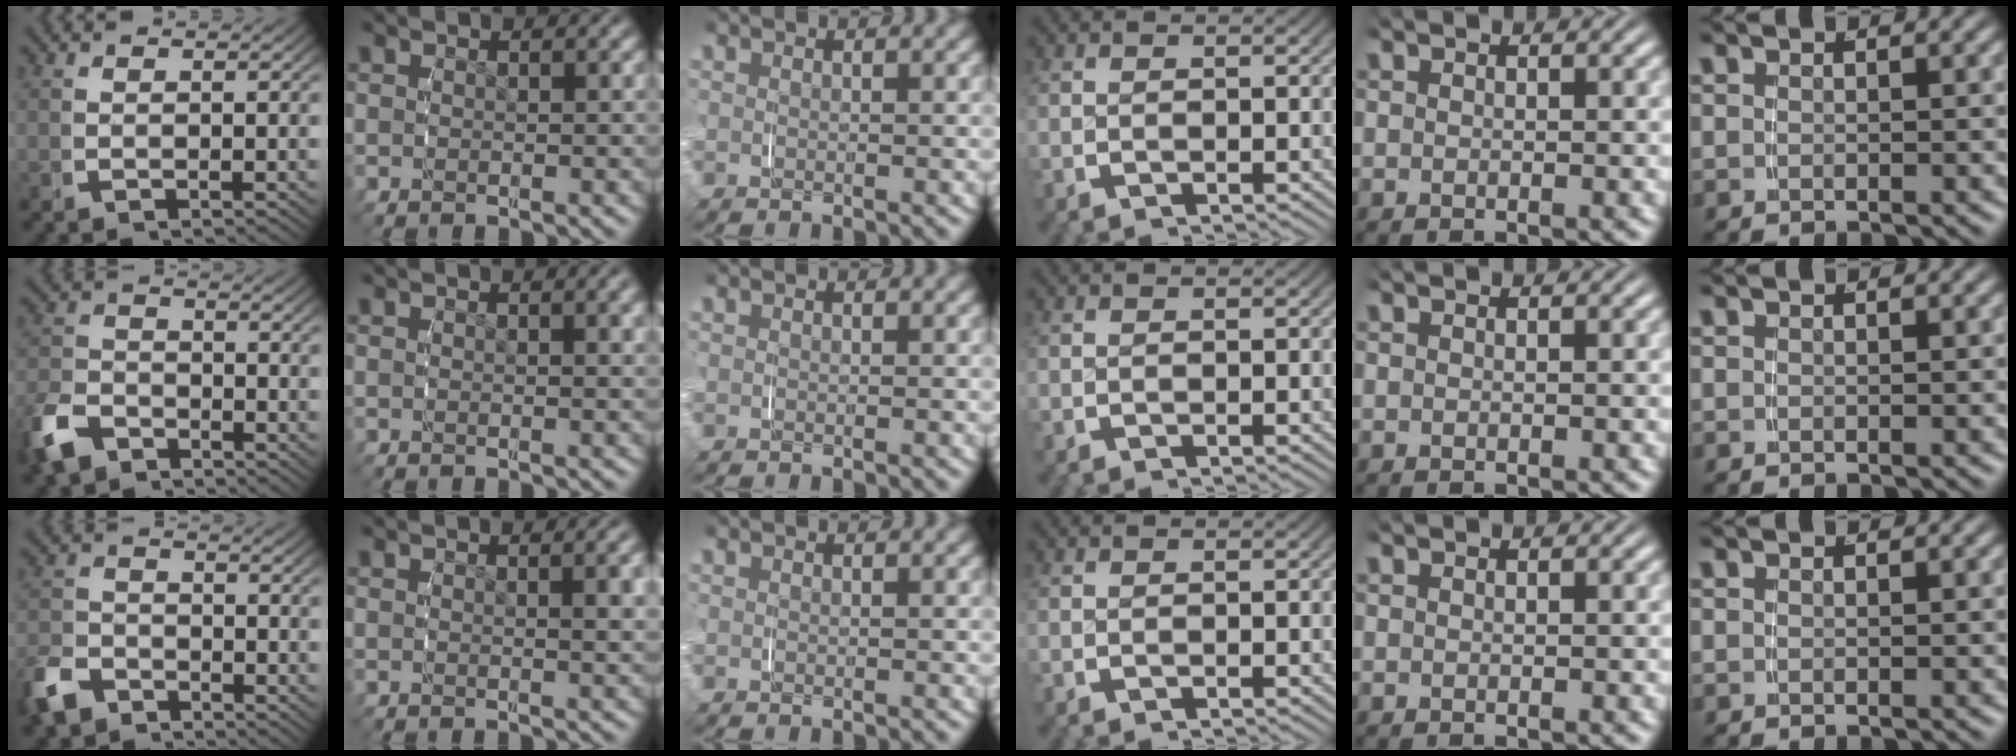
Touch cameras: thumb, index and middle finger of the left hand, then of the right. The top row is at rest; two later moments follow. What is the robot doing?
{"motion": "grasp_and_lifting", "object": "lipstick"}